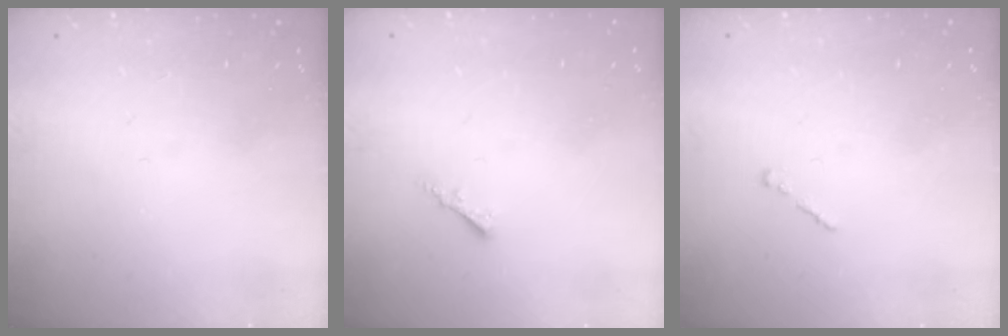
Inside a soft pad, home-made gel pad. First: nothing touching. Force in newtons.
{"total": 1.8, "press": 1.7, "slide": 0.5}
{"total": 0.0}